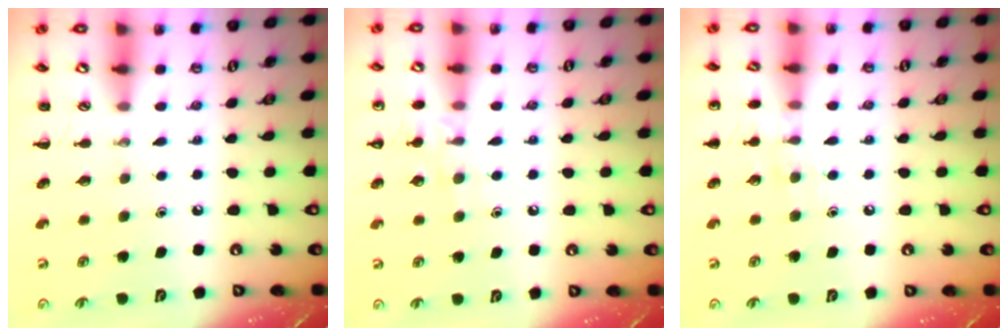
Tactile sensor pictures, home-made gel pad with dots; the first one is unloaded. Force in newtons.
{"total": 8.3, "press": 8.0, "slide": 1.9}
{"total": 6.7, "press": 6.4, "slide": 2.0}